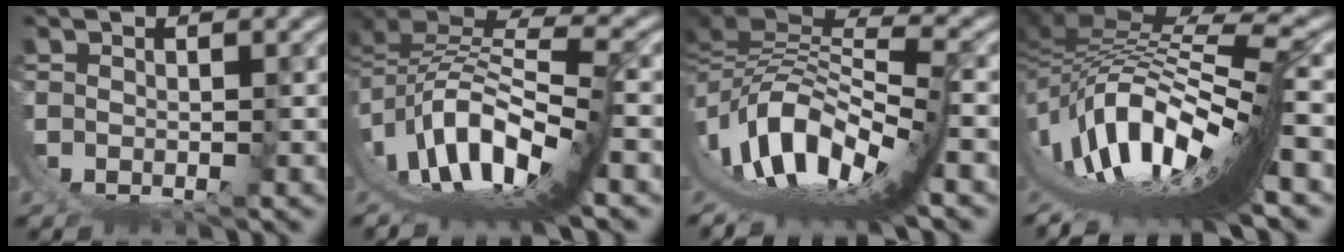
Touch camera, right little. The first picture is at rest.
{"total": 13.5, "force": [-1.4, 7.8, 10.9], "torque": [-0.198, -0.011, -0.011]}
{"total": 14.8, "force": [0.1, 8.4, 12.2], "torque": [-0.227, -0.022, 0.018]}
{"total": 16.6, "force": [-1.3, 7.6, 14.7], "torque": [-0.263, -0.006, -0.001]}